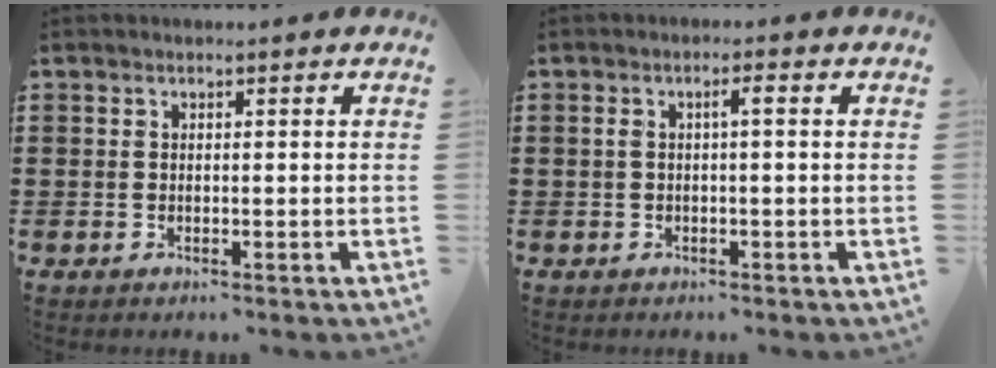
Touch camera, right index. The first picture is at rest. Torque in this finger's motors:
{"motor_torque": [0.42, -0.32, 0.07, 0.06]}